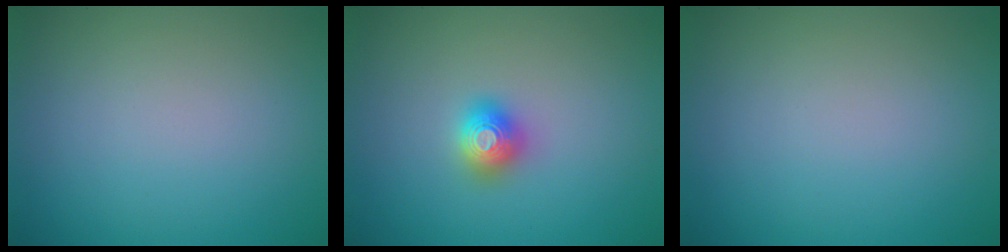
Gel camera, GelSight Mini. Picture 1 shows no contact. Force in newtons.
{"total": 2.0, "press": 2.0, "slide": 0.2}
{"total": 0.0}